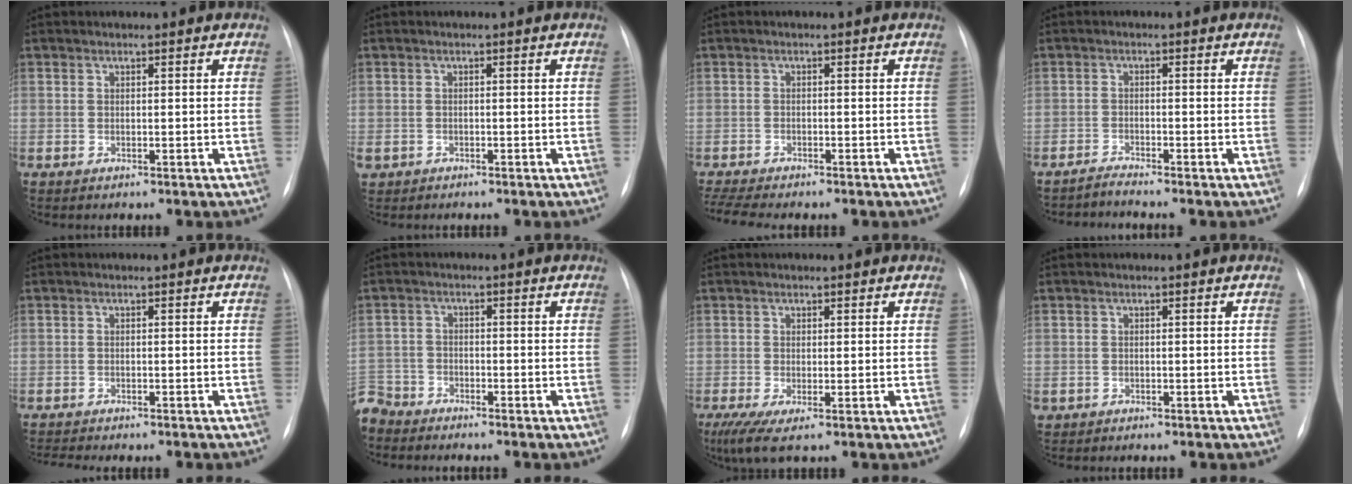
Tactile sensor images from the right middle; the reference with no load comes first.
{"total": 2.7, "force": [-1.8, 1.9, 0.8], "torque": [-0.019, -0.002, -0.028]}
{"total": 6.7, "force": [-5.9, 0.9, 3.2], "torque": [-0.057, -0.003, -0.089]}
{"total": 1.9, "force": [-1.7, -0.7, -0.2], "torque": [0.001, -0.010, -0.033]}
{"total": 4.9, "force": [-4.4, 0.4, 2.0], "torque": [-0.020, -0.001, -0.059]}
{"total": 5.8, "force": [-5.4, 2.0, 0.0], "torque": [0.005, -0.009, -0.108]}
{"total": 3.8, "force": [-1.5, 0.8, 3.4], "torque": [-0.067, -0.014, -0.023]}
{"total": 0.7, "force": [-0.5, 0.5, 0.1], "torque": [-0.008, 0.003, -0.006]}